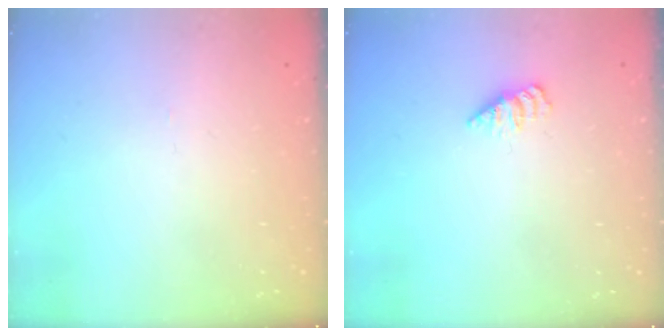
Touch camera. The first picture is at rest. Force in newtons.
{"total": 2.2, "press": 2.2, "slide": 0.3}